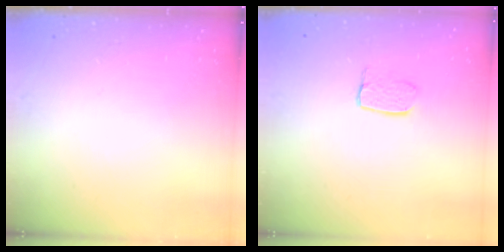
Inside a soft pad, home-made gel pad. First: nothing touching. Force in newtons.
{"total": 5.5, "press": 5.5, "slide": 0.3}